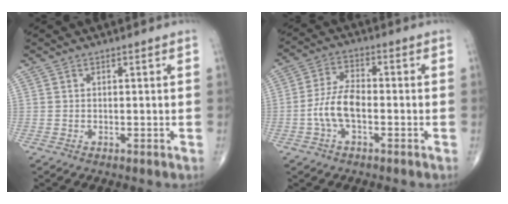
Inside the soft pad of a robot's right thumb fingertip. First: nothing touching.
{"total": 7.2, "force": [-1.9, 3.5, 6.1], "torque": [-0.129, 0.024, -0.041]}